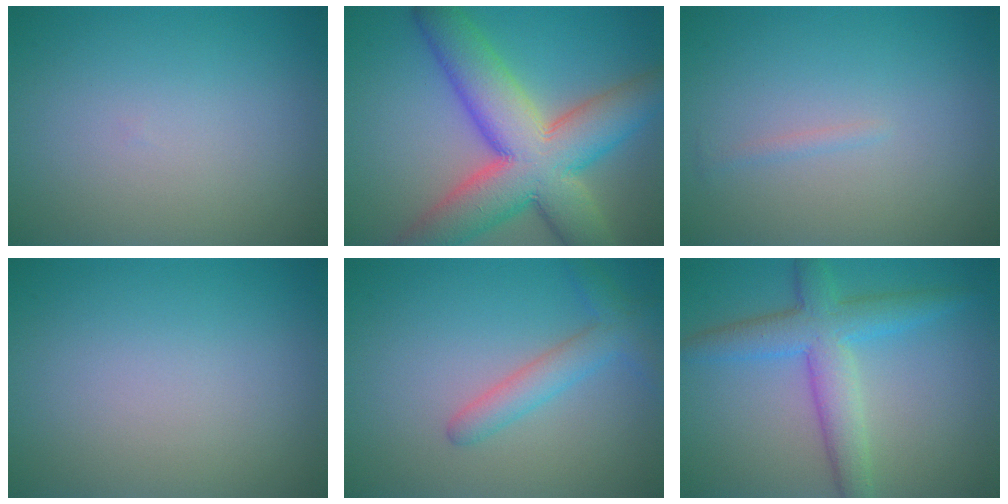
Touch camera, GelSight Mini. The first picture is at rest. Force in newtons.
{"total": 12.4, "press": 12.3, "slide": 0.7}
{"total": 0.6, "press": 0.6, "slide": 0.0}
{"total": 0.0}
{"total": 2.8, "press": 2.7, "slide": 0.2}
{"total": 5.3, "press": 5.3, "slide": 0.1}